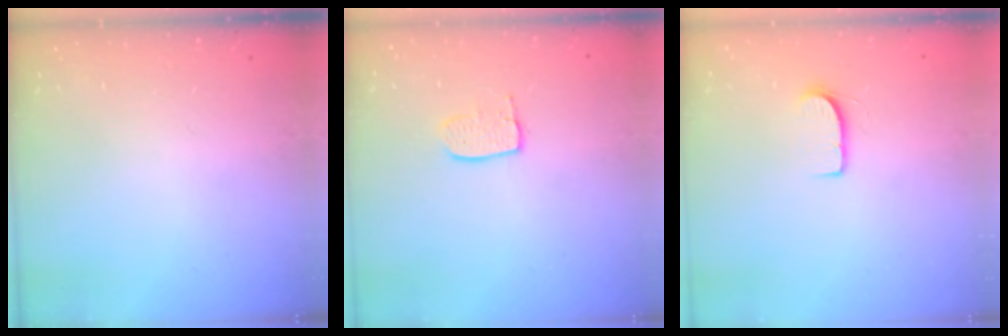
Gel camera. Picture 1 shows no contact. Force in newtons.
{"total": 6.3, "press": 6.3, "slide": 0.4}
{"total": 7.0, "press": 7.0, "slide": 0.5}